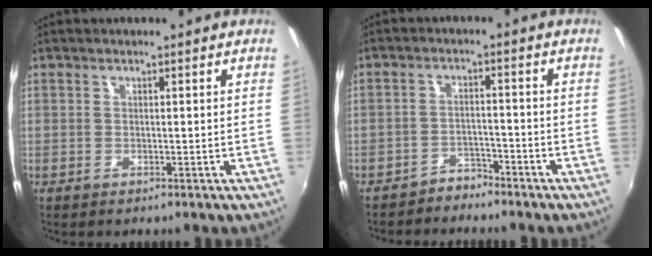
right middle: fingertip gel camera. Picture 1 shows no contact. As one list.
[{"total": 3.7, "force": [-3.4, 1.4, 0.5], "torque": [-0.021, 0.008, -0.053]}]